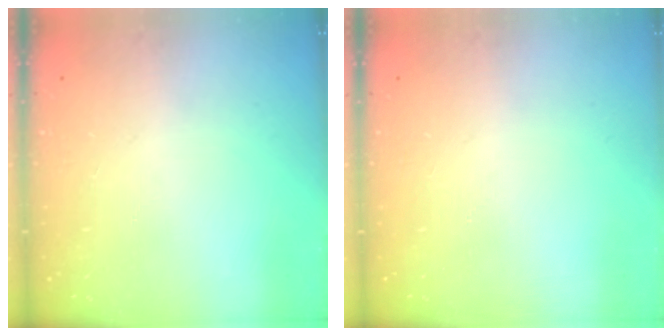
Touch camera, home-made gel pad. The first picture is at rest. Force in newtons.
{"total": 0.0}